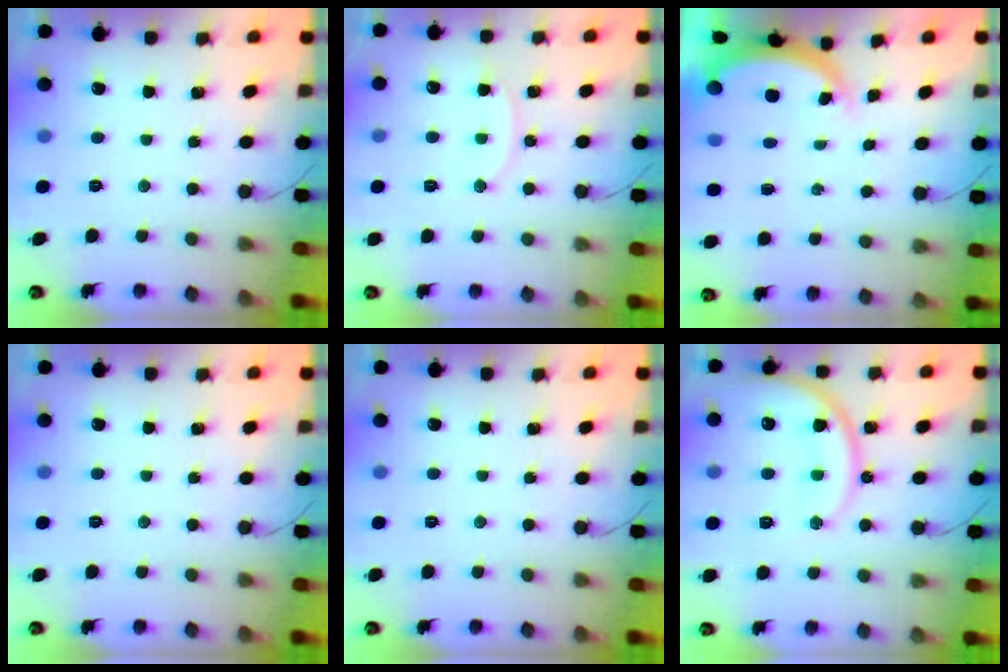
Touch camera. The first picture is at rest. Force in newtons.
{"total": 9.6, "press": 9.6, "slide": 0.5}
{"total": 4.7, "press": 4.7, "slide": 0.3}
{"total": 0.0}
{"total": 0.0}
{"total": 15.1, "press": 15.0, "slide": 1.5}